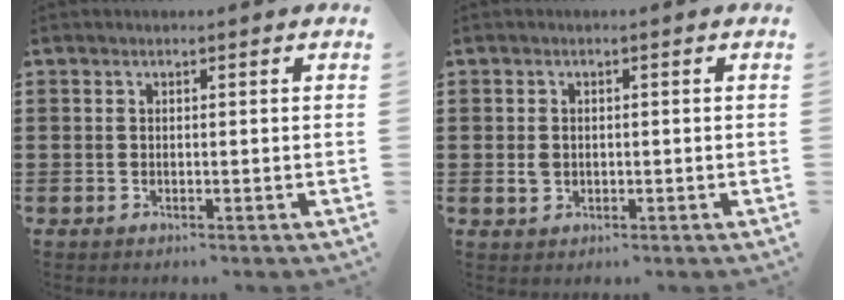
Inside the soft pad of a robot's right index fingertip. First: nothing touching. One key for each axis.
{"total": 1.3, "fx": 0.0, "fy": 1.0, "fz": 0.8, "tx": -0.018, "ty": 0.004, "tz": 0.000}